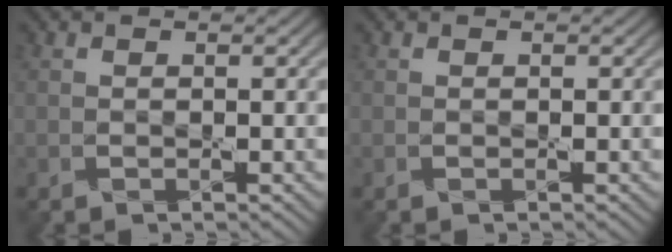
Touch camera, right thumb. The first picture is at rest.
{"total": 0.0}